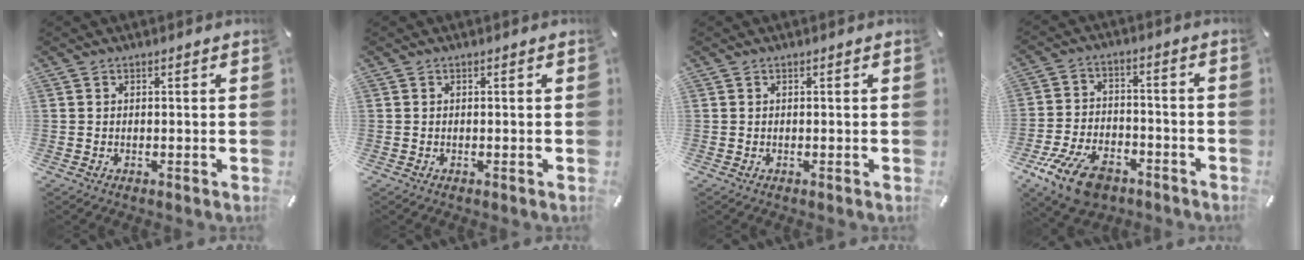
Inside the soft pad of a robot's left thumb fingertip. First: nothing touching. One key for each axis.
{"total": 0.0}
{"total": 0.0}
{"total": 12.4, "fx": -7.7, "fy": 6.7, "fz": 7.1, "tx": -0.137, "ty": 0.044, "tz": -0.137}